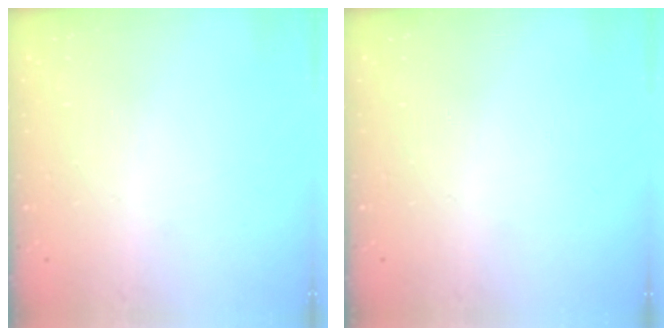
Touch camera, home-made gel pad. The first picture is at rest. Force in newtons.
{"total": 0.0}